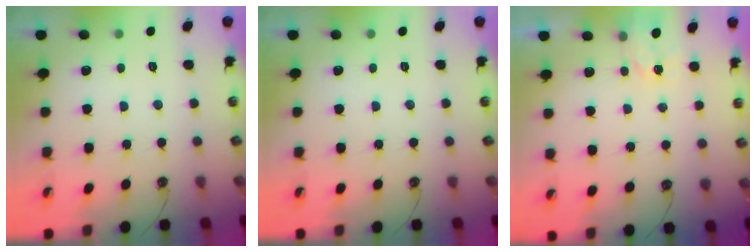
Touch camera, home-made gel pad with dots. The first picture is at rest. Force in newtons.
{"total": 0.0}
{"total": 2.2, "press": 2.2, "slide": 0.2}